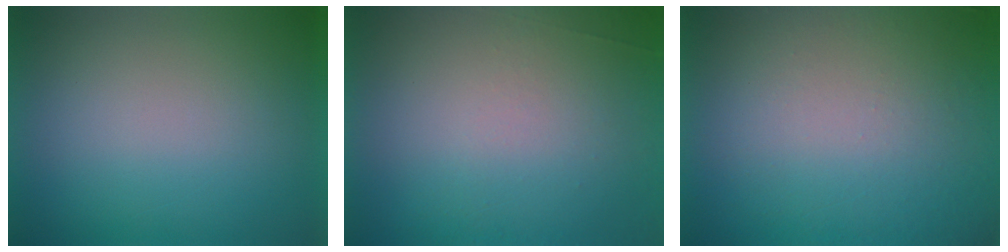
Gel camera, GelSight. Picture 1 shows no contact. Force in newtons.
{"total": 5.6}
{"total": 7.3}